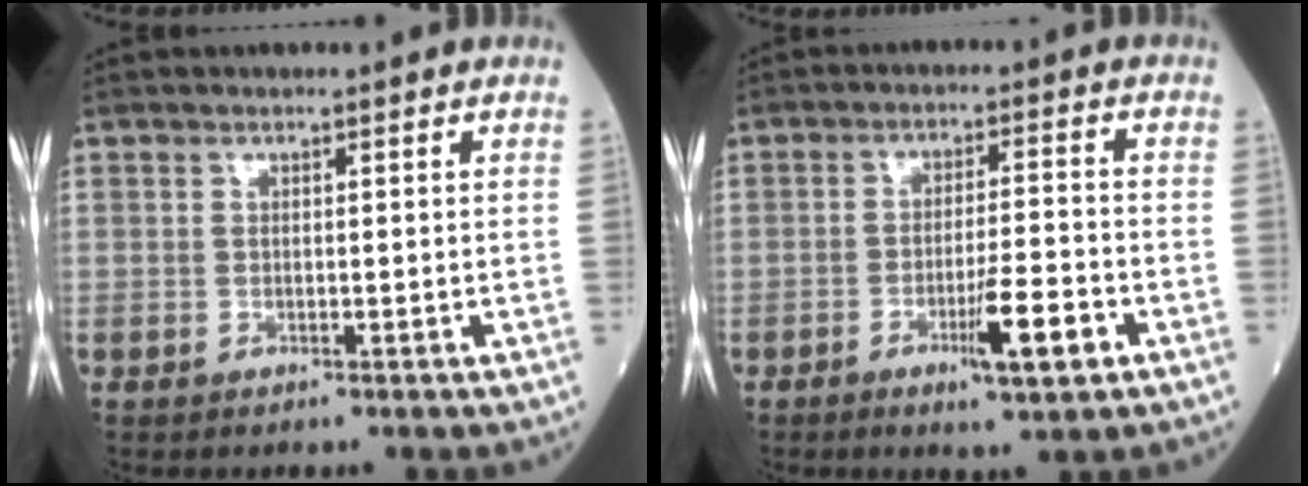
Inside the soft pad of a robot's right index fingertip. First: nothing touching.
{"total": 7.5, "force": [-3.4, 0.7, 6.7], "torque": [-0.109, -0.007, -0.053]}